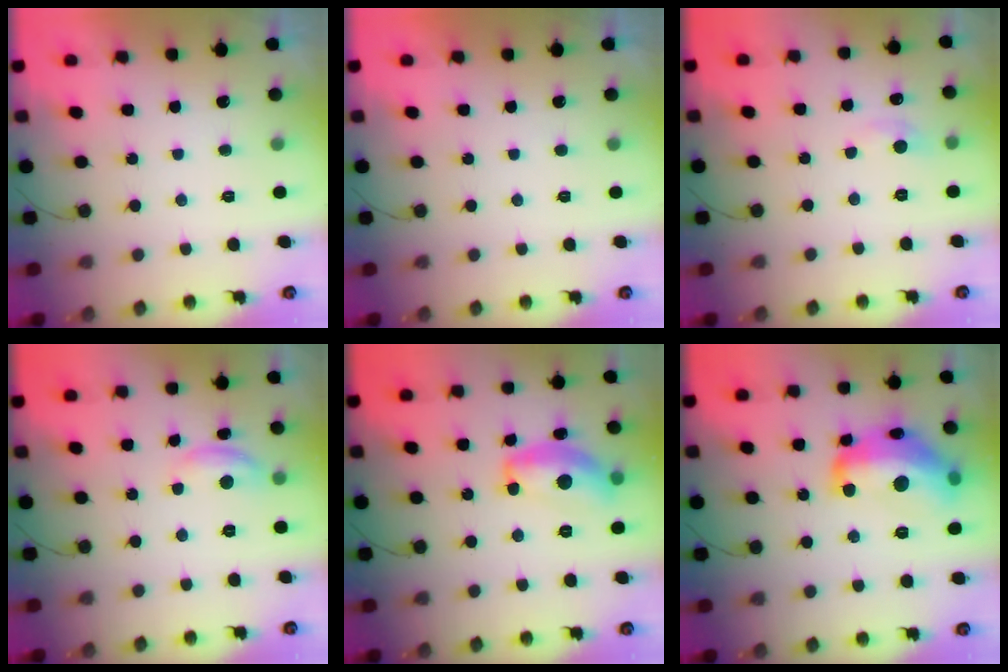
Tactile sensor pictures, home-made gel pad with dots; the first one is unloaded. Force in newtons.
{"total": 0.0}
{"total": 4.3, "press": 4.3, "slide": 0.5}
{"total": 7.3, "press": 7.3, "slide": 0.3}
{"total": 14.7, "press": 14.7, "slide": 0.7}
{"total": 20.1, "press": 20.1, "slide": 1.1}